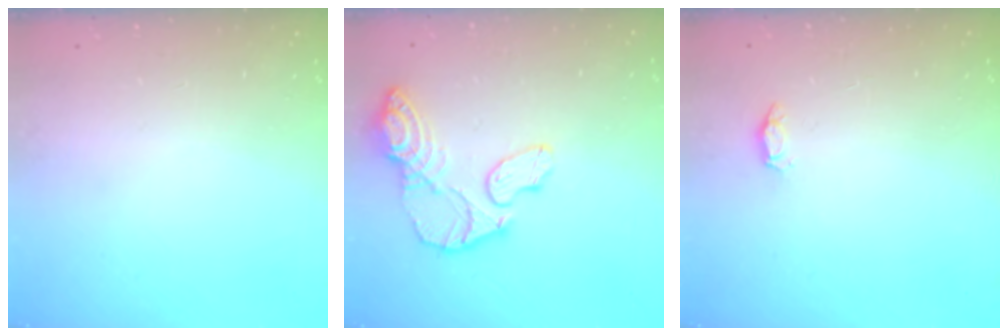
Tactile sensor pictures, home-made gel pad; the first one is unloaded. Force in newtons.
{"total": 11.9, "press": 11.9, "slide": 1.0}
{"total": 3.0, "press": 3.0, "slide": 0.4}